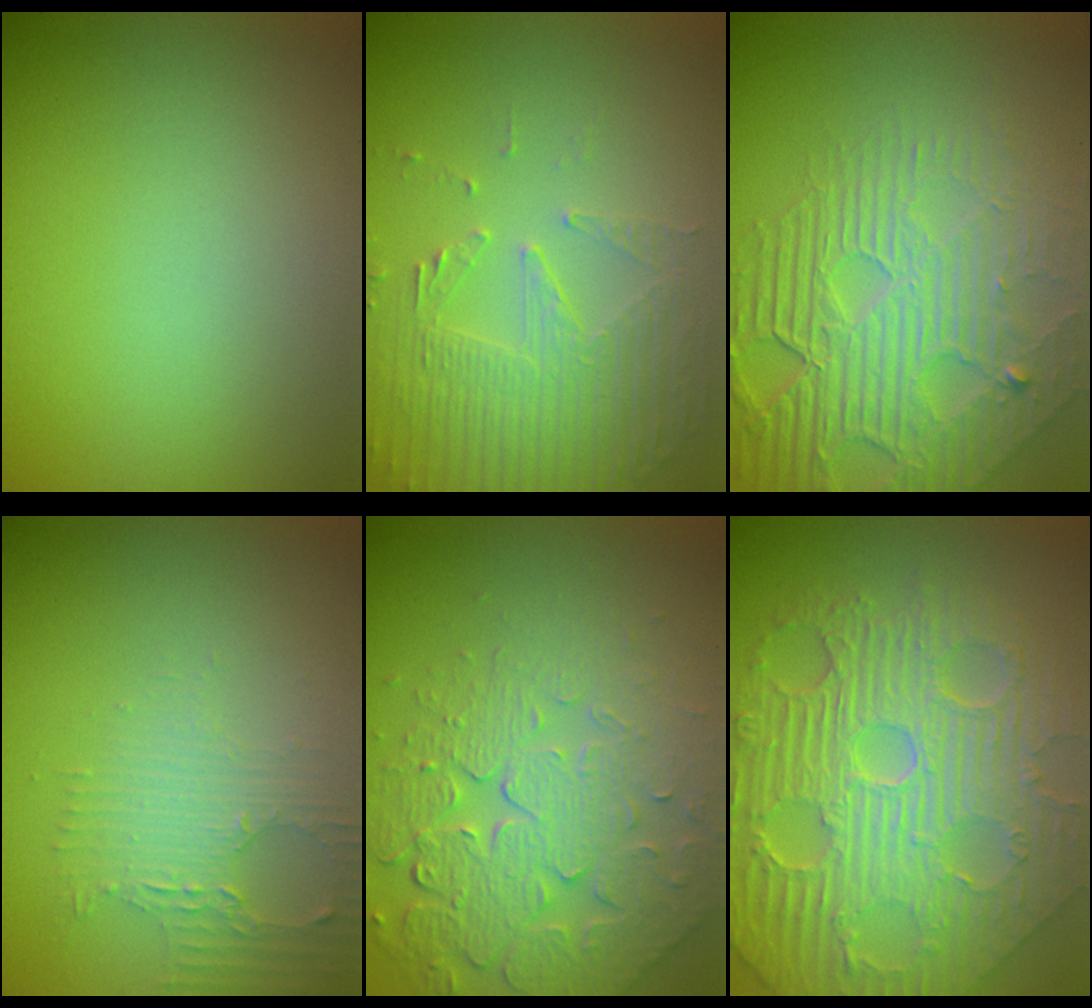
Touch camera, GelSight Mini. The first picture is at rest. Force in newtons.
{"total": 5.3, "press": 3.7, "slide": 3.8}
{"total": 8.2, "press": 5.9, "slide": 5.7}
{"total": 3.0, "press": 2.5, "slide": 1.7}
{"total": 7.9, "press": 5.7, "slide": 5.6}
{"total": 12.0, "press": 8.0, "slide": 8.9}